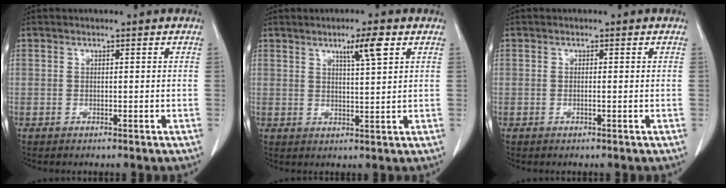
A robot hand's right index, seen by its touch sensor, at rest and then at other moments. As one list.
[{"total": 4.7, "force": [2.5, 0.1, 4.0], "torque": [-0.064, 0.001, 0.042]}, {"total": 0.6, "force": [-0.1, 0.0, 0.6], "torque": [-0.011, 0.000, -0.002]}]